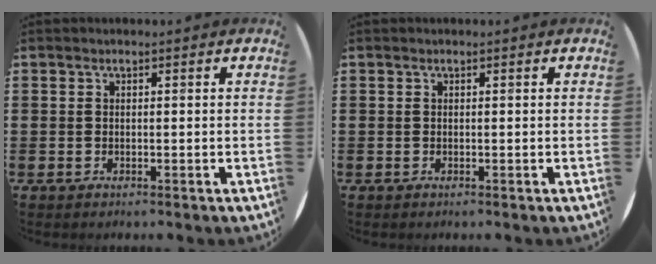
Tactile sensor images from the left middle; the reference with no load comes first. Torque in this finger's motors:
{"motor_torque": [-0.06, 0.06, -0.01, 0.00]}